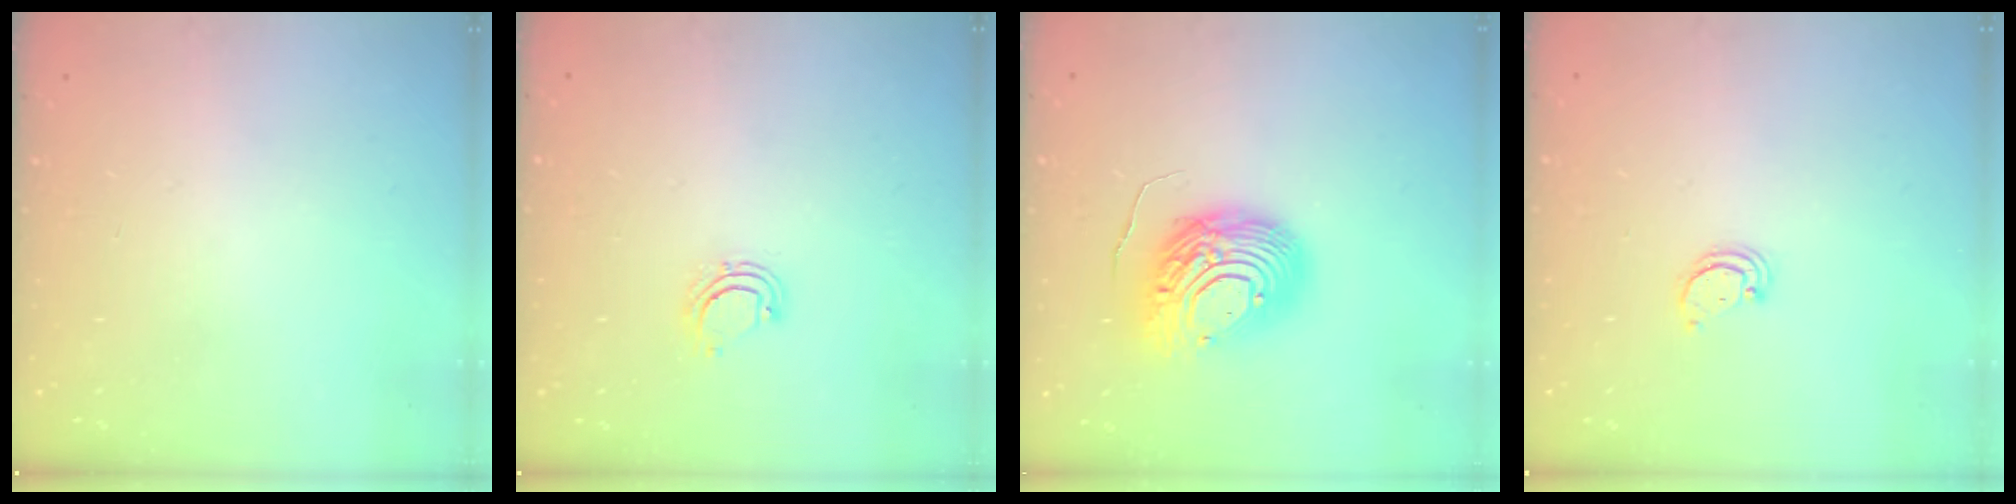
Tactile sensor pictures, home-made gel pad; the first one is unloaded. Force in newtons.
{"total": 5.4, "press": 5.4, "slide": 0.5}
{"total": 13.5, "press": 13.4, "slide": 1.7}
{"total": 2.2, "press": 2.2, "slide": 0.1}